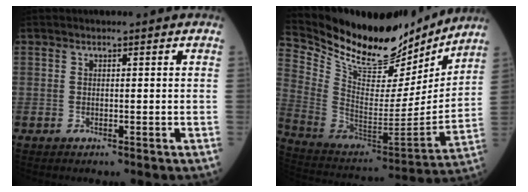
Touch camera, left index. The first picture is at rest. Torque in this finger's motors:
{"motor_torque": [0.95, -1.19, 0.07, 0.03]}